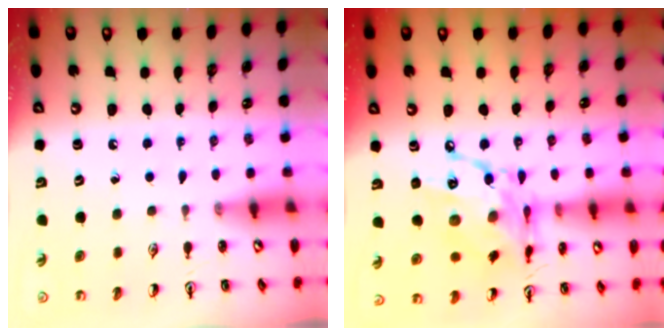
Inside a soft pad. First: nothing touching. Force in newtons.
{"total": 16.9, "press": 16.9, "slide": 1.8}